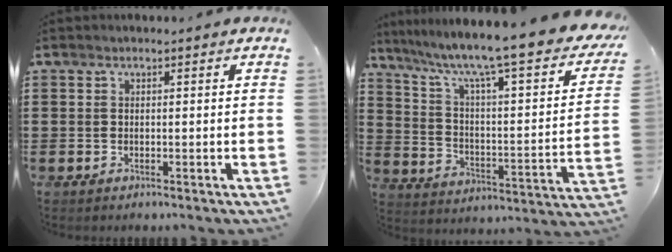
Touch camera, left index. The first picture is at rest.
{"total": 9.2, "force": [7.0, 0.3, 5.9], "torque": [-0.135, -0.061, 0.105]}